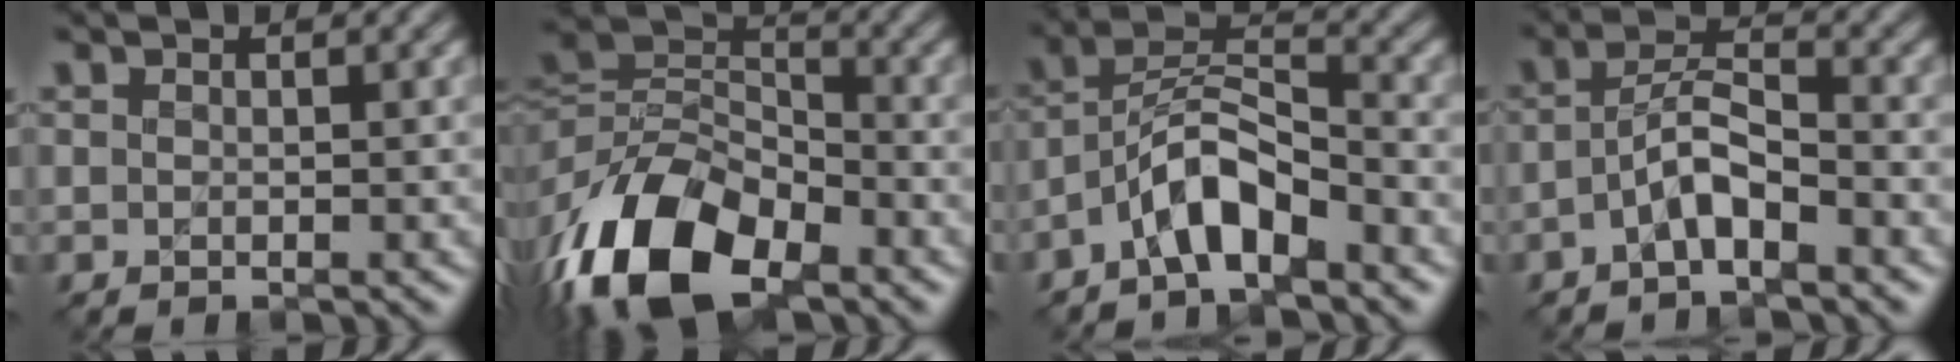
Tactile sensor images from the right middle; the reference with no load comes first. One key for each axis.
{"total": 12.8, "fx": -6.6, "fy": 7.6, "fz": 7.8, "tx": -0.164, "ty": -0.007, "tz": -0.131}
{"total": 4.8, "fx": -3.3, "fy": 1.5, "fz": 3.2, "tx": -0.059, "ty": 0.017, "tz": -0.065}
{"total": 3.1, "fx": -1.7, "fy": 0.8, "fz": 2.4, "tx": -0.050, "ty": 0.014, "tz": -0.038}